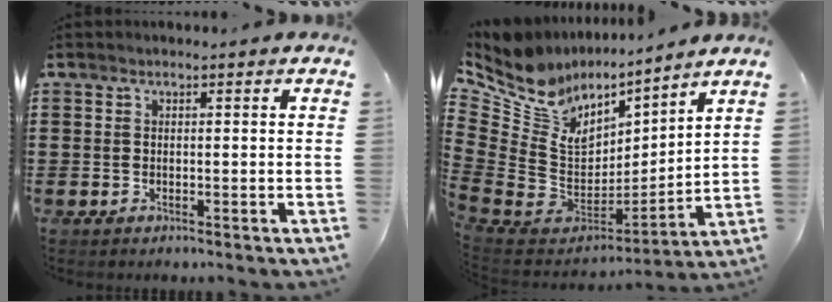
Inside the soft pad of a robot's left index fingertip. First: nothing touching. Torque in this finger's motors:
{"motor_torque": [0.82, -1.32, 0.29, 0.11]}